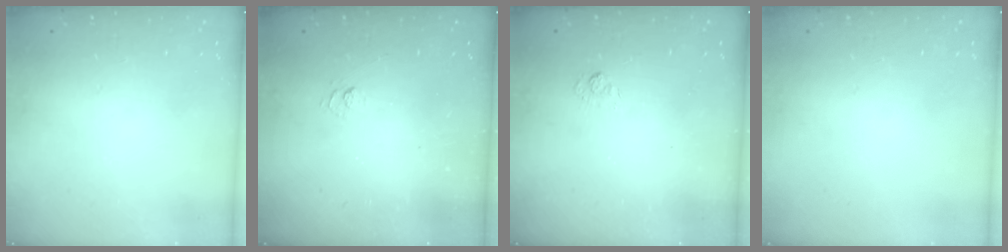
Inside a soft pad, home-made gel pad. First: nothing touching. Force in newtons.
{"total": 2.7, "press": 2.2, "slide": 1.5}
{"total": 2.7, "press": 2.3, "slide": 1.5}
{"total": 0.0}